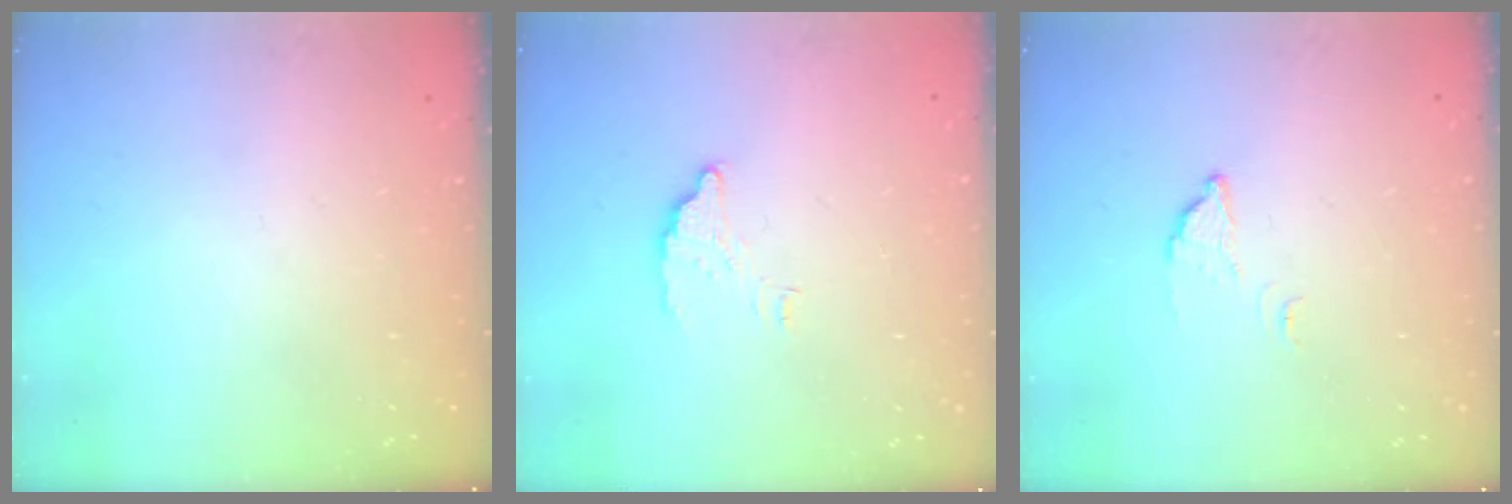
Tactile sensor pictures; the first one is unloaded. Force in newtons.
{"total": 3.5, "press": 3.5, "slide": 0.2}
{"total": 2.5, "press": 2.5, "slide": 0.1}